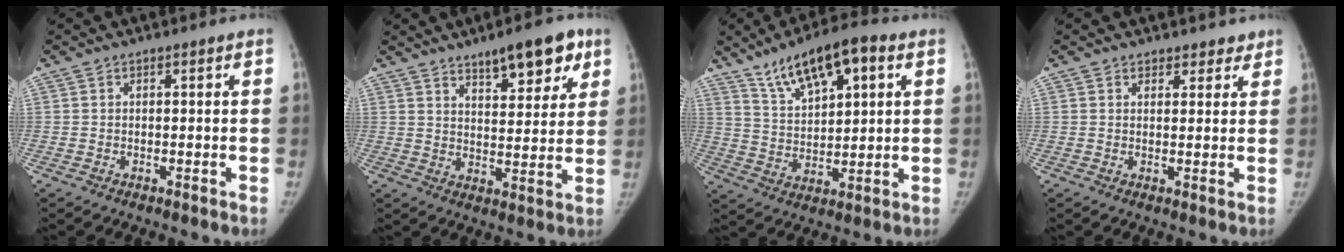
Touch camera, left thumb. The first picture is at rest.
{"total": 11.5, "force": [7.4, 4.1, 7.8], "torque": [-0.079, -0.033, 0.109]}
{"total": 13.5, "force": [7.4, 5.2, 10.1], "torque": [-0.142, -0.015, 0.129]}
{"total": 2.9, "force": [2.3, 1.6, 0.4], "torque": [0.026, -0.012, 0.026]}